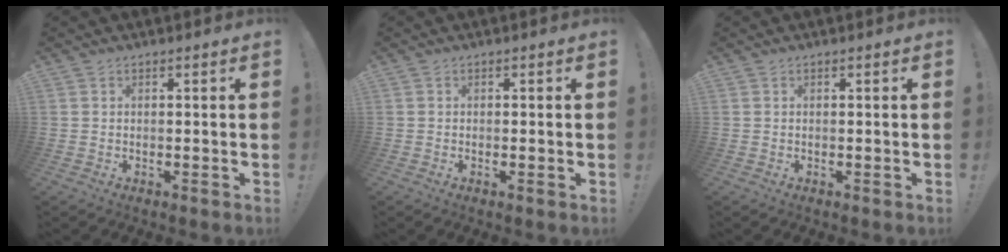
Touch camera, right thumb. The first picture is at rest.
{"total": 0.8, "force": [-0.2, 0.0, 0.8], "torque": [-0.012, -0.003, -0.004]}
{"total": 0.0}